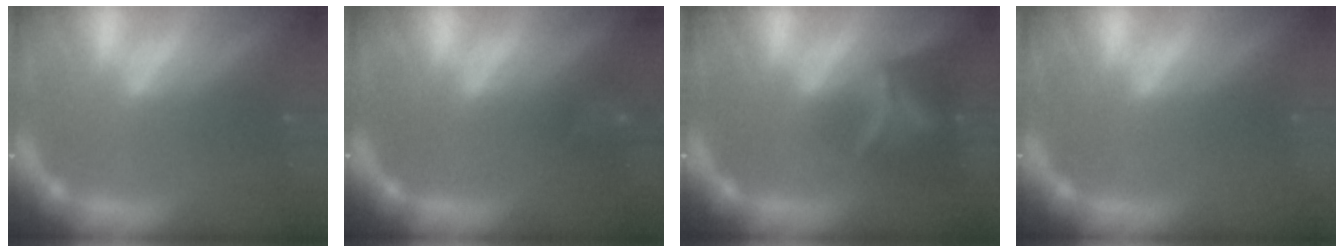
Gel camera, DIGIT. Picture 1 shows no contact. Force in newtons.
{"total": 2.9}
{"total": 6.0}
{"total": 0.0}